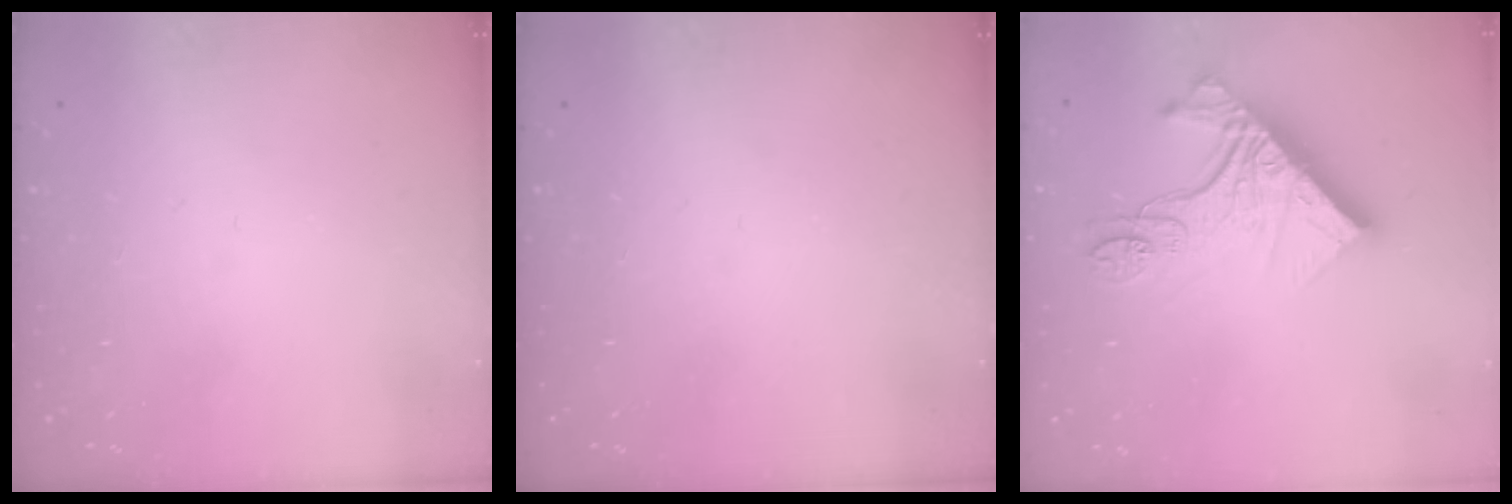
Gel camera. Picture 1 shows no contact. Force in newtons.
{"total": 0.0}
{"total": 15.2, "press": 15.2, "slide": 1.3}